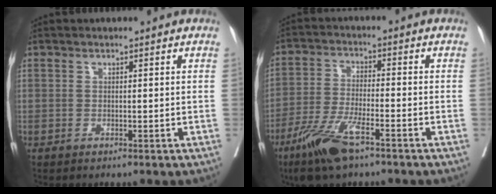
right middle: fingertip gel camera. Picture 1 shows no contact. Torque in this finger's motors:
{"motor_torque": [1.15, -0.99, 0.51, 0.18]}